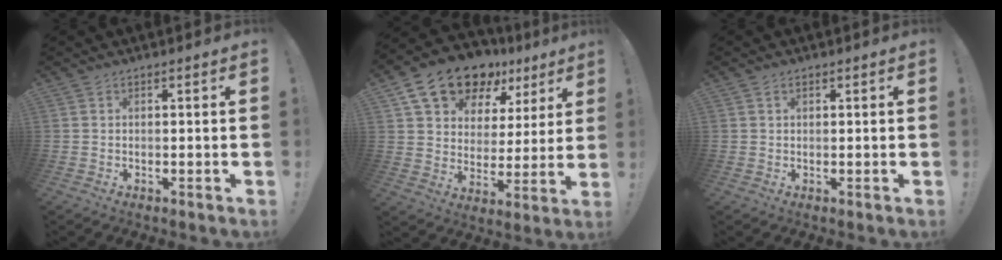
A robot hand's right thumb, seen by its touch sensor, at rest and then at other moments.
{"total": 17.1, "force": [12.1, 9.3, 7.5], "torque": [-0.123, -0.076, 0.223]}
{"total": 0.9, "force": [0.6, 0.6, 0.4], "torque": [-0.004, 0.000, 0.011]}